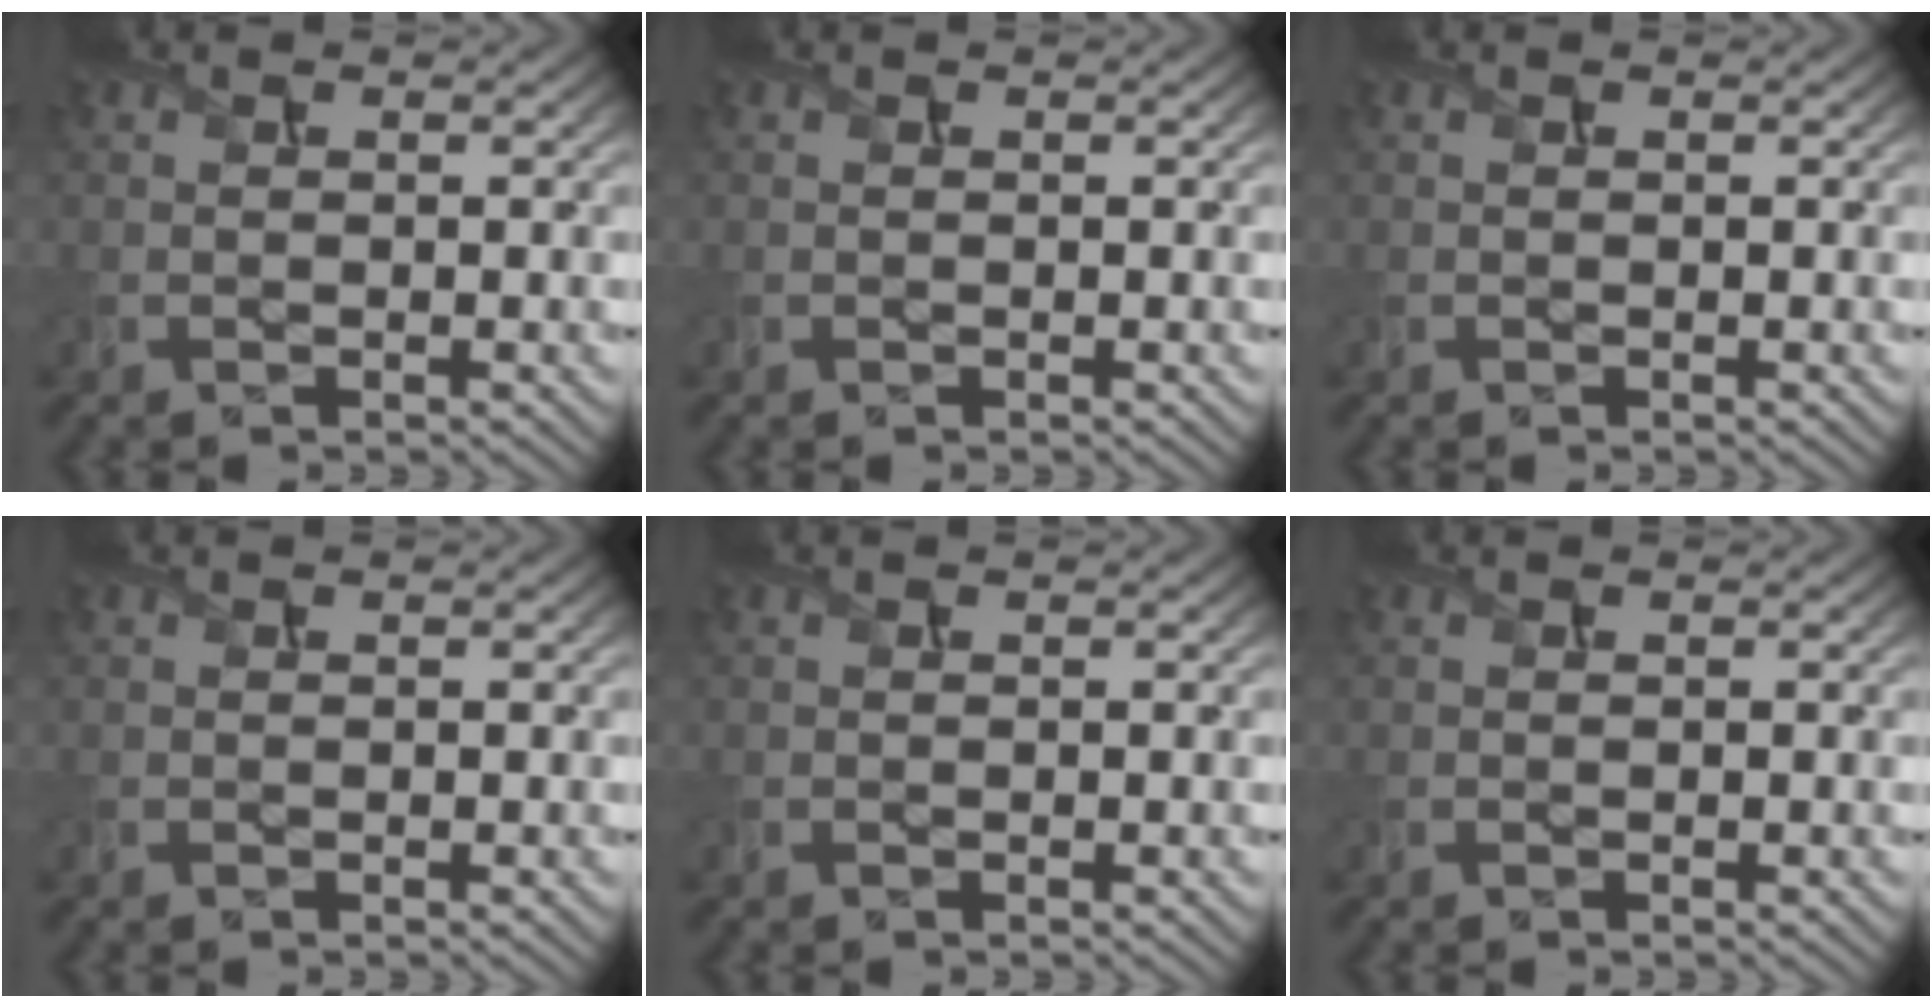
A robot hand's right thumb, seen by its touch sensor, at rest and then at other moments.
{"total": 0.0}
{"total": 0.0}
{"total": 0.0}
{"total": 0.0}
{"total": 0.0}